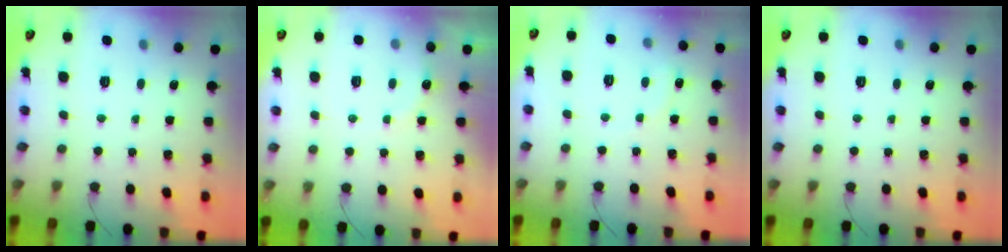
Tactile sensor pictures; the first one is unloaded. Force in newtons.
{"total": 6.7, "press": 6.6, "slide": 1.3}
{"total": 4.6, "press": 4.5, "slide": 1.2}
{"total": 0.0}